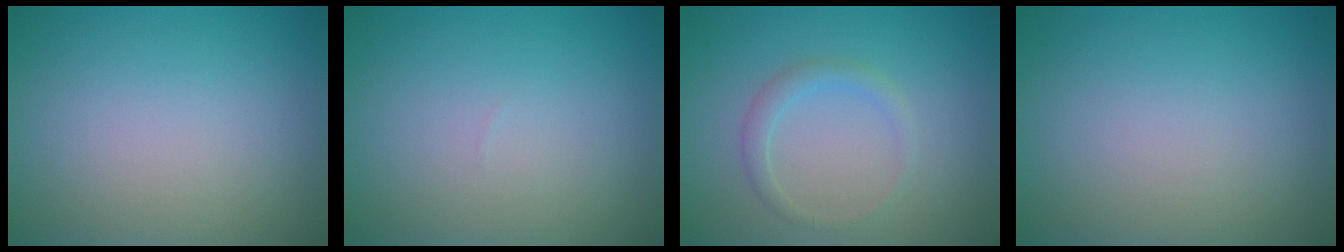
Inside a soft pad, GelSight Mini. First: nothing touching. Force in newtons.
{"total": 0.0}
{"total": 1.5, "press": 1.5, "slide": 0.1}
{"total": 0.0}